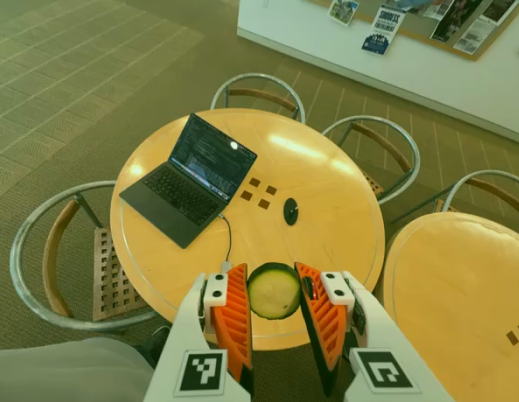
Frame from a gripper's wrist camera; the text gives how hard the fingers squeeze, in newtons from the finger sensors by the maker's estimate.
{"total": 10.5, "left": 10.7, "right": 10.3}